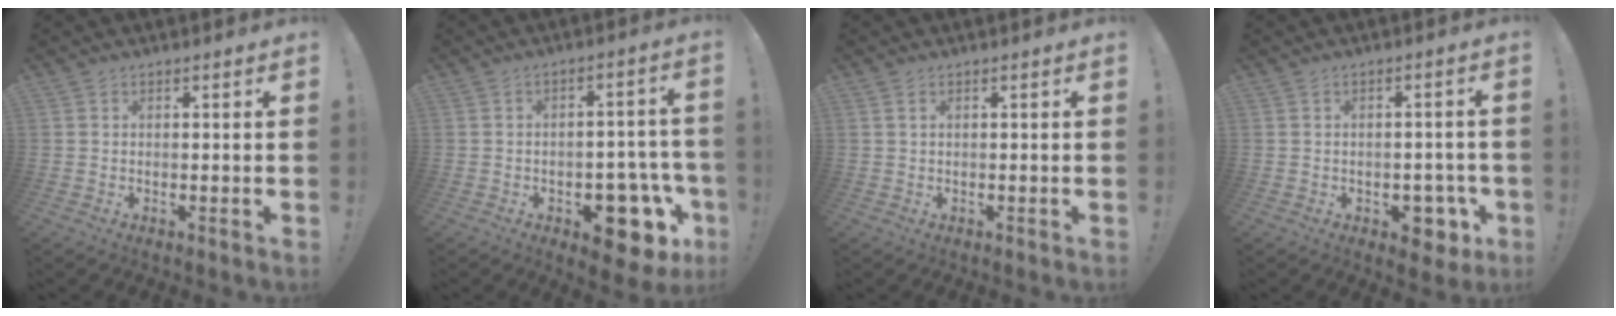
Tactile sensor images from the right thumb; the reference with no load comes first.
{"total": 13.3, "force": [-6.3, 7.4, 9.1], "torque": [-0.074, 0.046, -0.094]}
{"total": 1.1, "force": [0.5, 0.7, 0.7], "torque": [-0.007, -0.001, 0.008]}
{"total": 7.9, "force": [-3.1, 5.4, 4.9], "torque": [-0.043, 0.018, -0.045]}